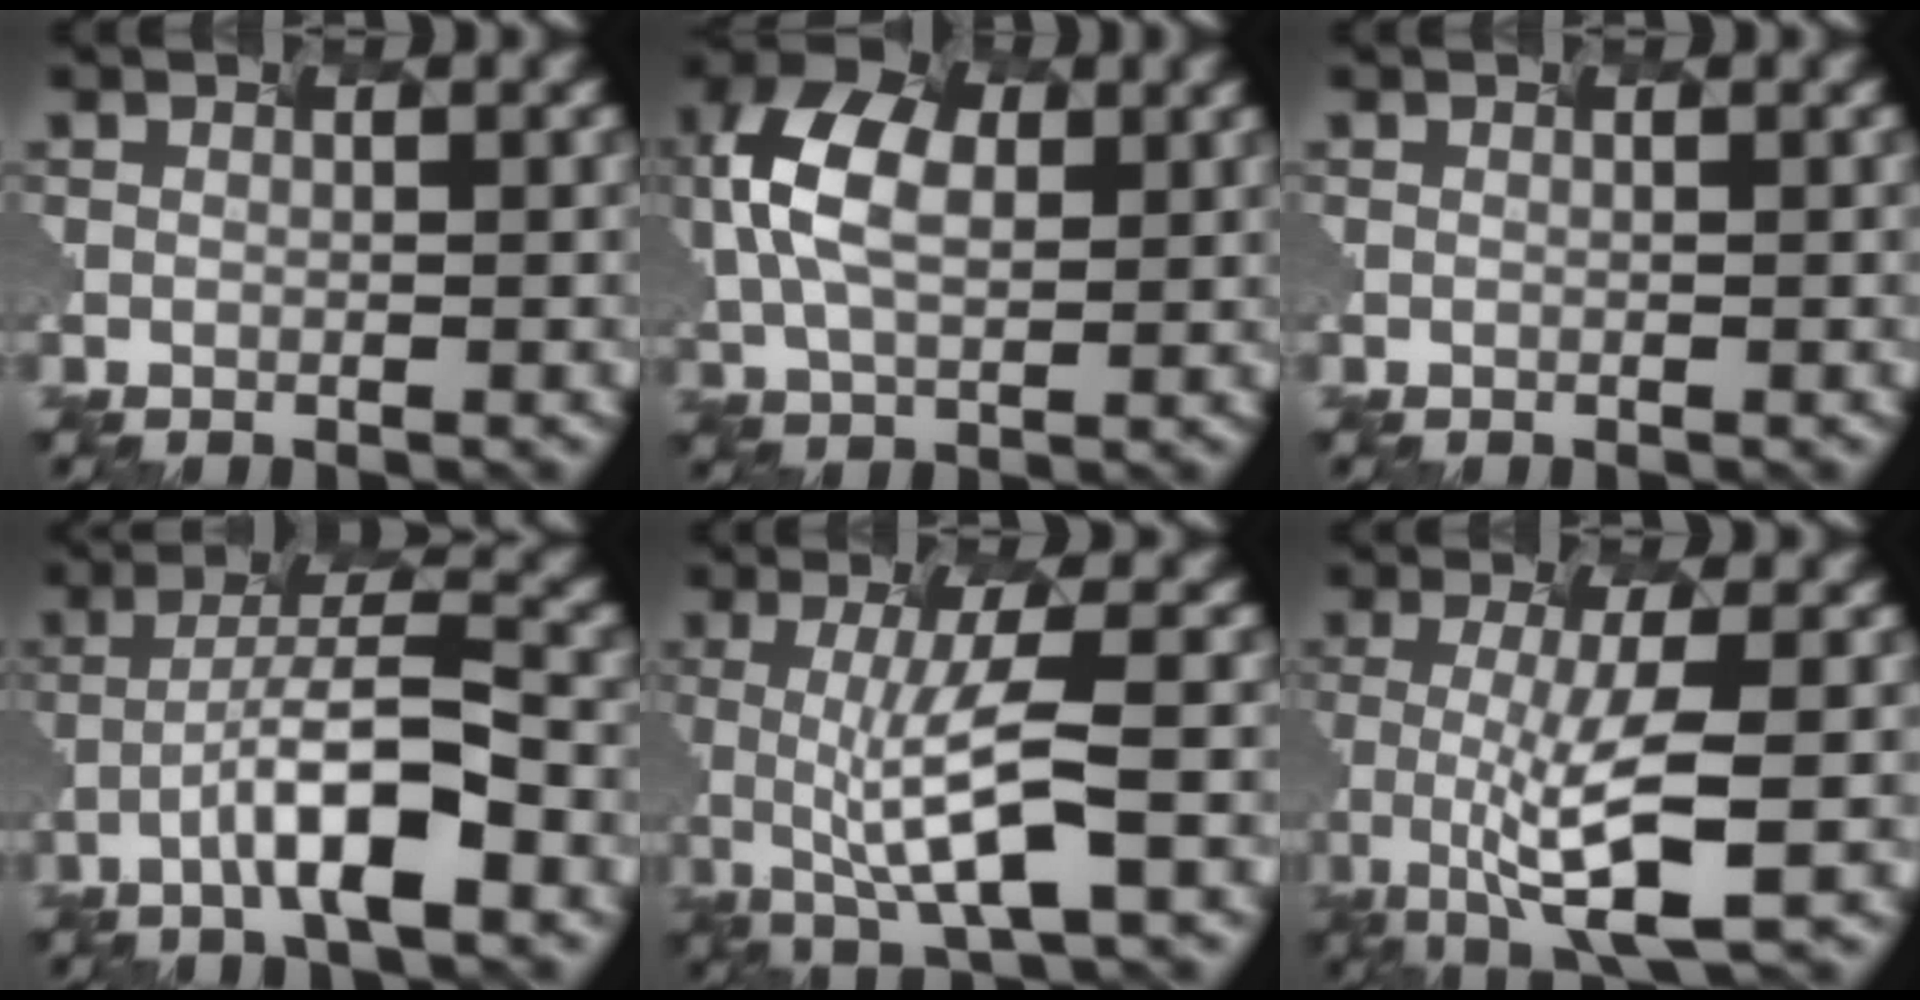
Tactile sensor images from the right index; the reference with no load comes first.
{"total": 5.4, "force": [0.2, 3.6, 4.0], "torque": [-0.126, 0.002, 0.029]}
{"total": 0.0}
{"total": 5.9, "force": [-3.7, 0.1, 4.6], "torque": [-0.101, 0.009, -0.041]}
{"total": 5.4, "force": [-2.0, 0.3, 5.1], "torque": [-0.112, -0.002, -0.004]}
{"total": 5.7, "force": [-2.5, 0.5, 5.1], "torque": [-0.110, -0.014, -0.018]}